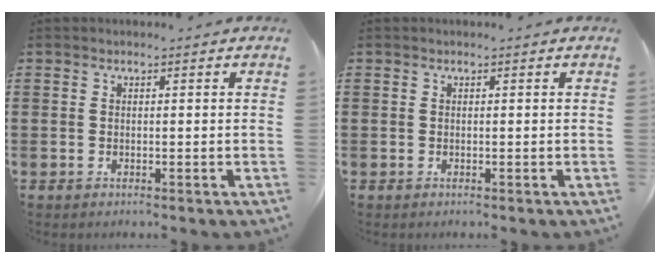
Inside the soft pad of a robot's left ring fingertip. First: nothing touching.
{"total": 0.0}